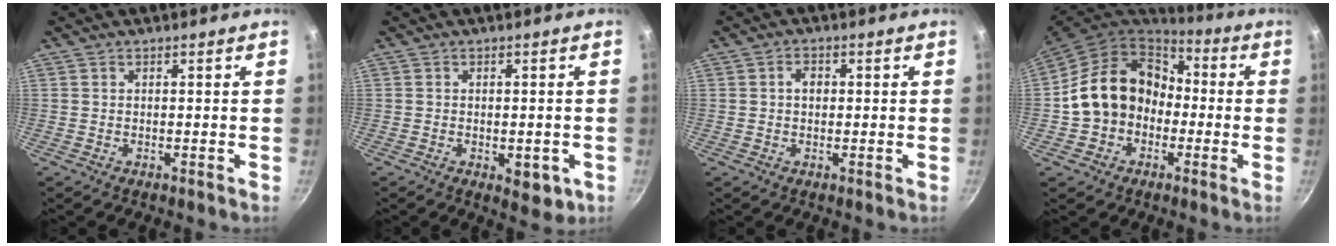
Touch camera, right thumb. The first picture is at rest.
{"total": 5.4, "force": [-1.7, 2.8, 4.3], "torque": [-0.040, 0.001, -0.017]}
{"total": 2.4, "force": [0.2, 1.8, 1.6], "torque": [-0.014, 0.006, 0.002]}
{"total": 16.7, "force": [-1.3, 13.8, 9.3], "torque": [-0.136, 0.059, -0.026]}